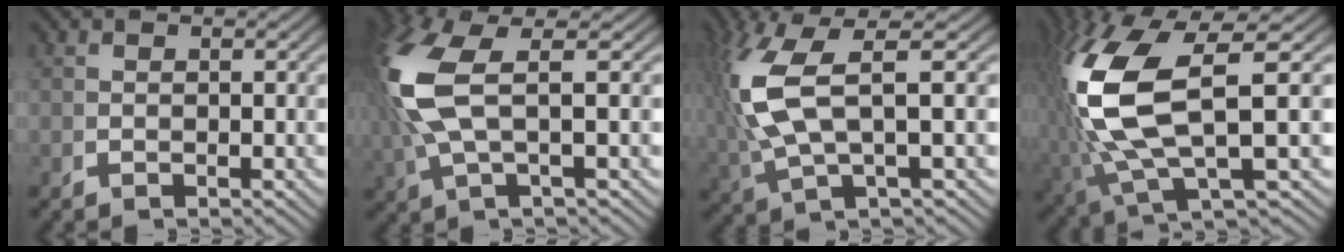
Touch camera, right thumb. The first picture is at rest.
{"total": 7.9, "force": [1.6, 3.2, 7.1], "torque": [-0.177, -0.001, 0.039]}
{"total": 9.0, "force": [0.8, 4.4, 7.8], "torque": [-0.175, -0.010, 0.023]}
{"total": 14.2, "force": [-0.2, 7.4, 12.2], "torque": [-0.275, -0.033, 0.018]}